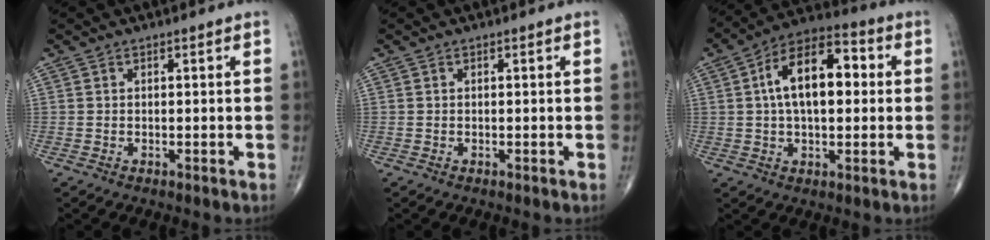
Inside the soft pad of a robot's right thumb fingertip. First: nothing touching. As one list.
[{"total": 0.0}, {"total": 14.9, "force": [2.0, 8.0, 12.5], "torque": [-0.195, 0.028, 0.025]}]